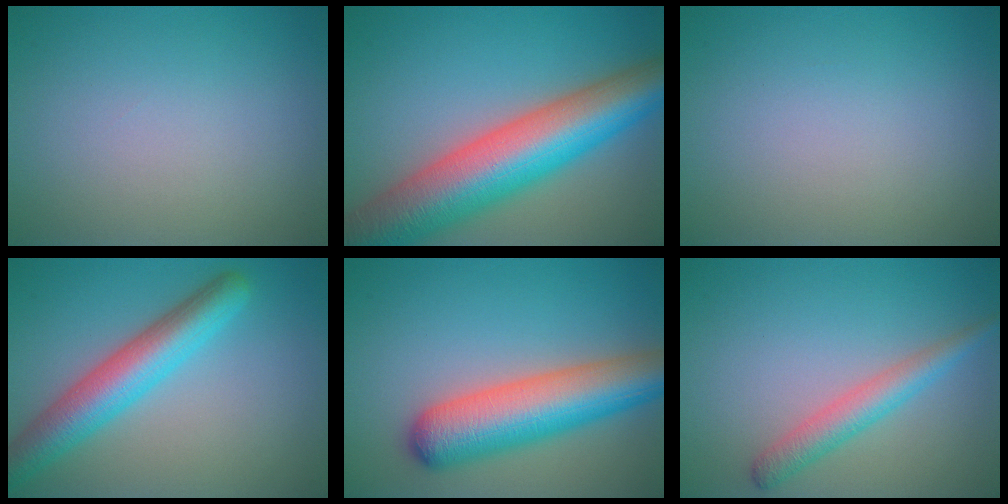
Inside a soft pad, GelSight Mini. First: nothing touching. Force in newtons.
{"total": 12.8, "press": 12.8, "slide": 0.2}
{"total": 0.0}
{"total": 6.2, "press": 6.2, "slide": 0.1}
{"total": 8.6, "press": 8.6, "slide": 0.4}
{"total": 3.1, "press": 3.1, "slide": 0.1}